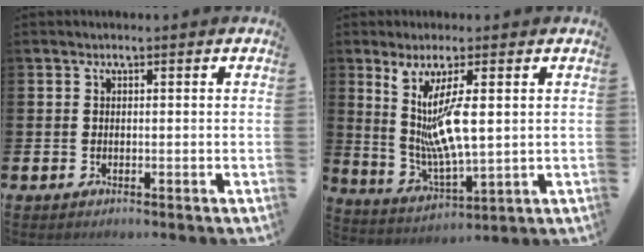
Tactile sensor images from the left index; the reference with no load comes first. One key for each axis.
{"total": 8.5, "fx": 3.5, "fy": 1.2, "fz": 7.7, "tx": -0.165, "ty": -0.015, "tz": 0.058}